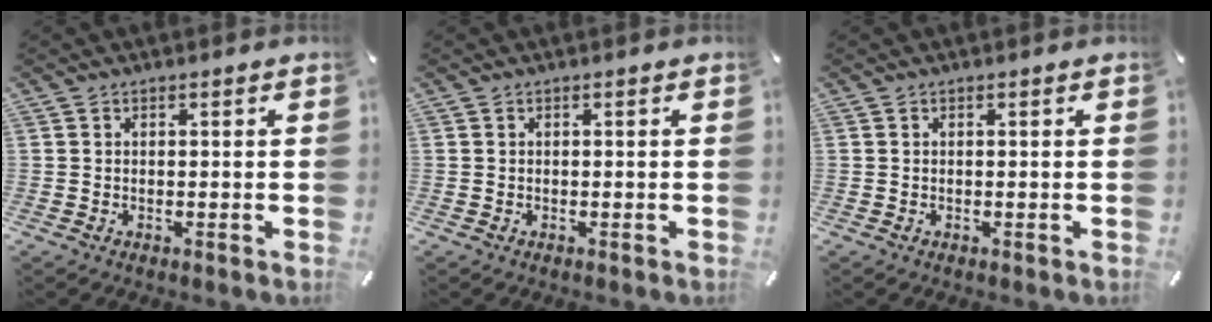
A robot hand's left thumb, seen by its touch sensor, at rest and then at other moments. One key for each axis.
{"total": 0.0}
{"total": 0.0}